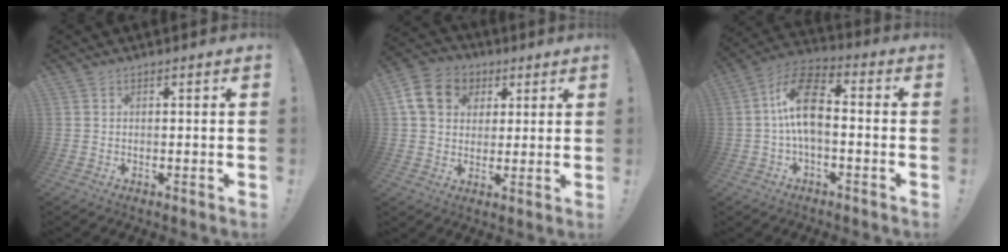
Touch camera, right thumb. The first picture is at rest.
{"total": 13.5, "force": [4.3, 11.1, 6.4], "torque": [-0.089, -0.003, 0.091]}
{"total": 13.6, "force": [-0.1, 7.7, 11.3], "torque": [-0.204, 0.021, -0.001]}